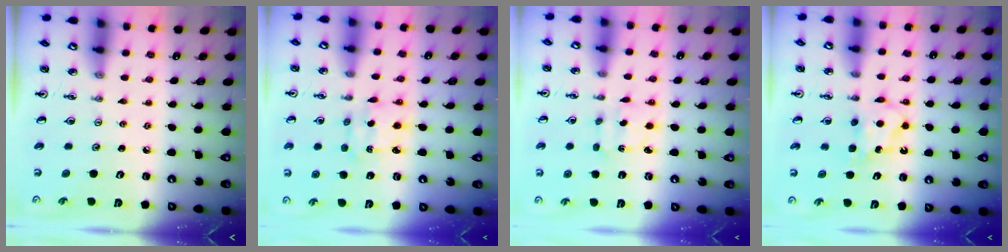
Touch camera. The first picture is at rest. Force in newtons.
{"total": 2.5, "press": 2.5, "slide": 0.3}
{"total": 2.9, "press": 2.8, "slide": 0.6}
{"total": 6.4, "press": 6.4, "slide": 0.3}